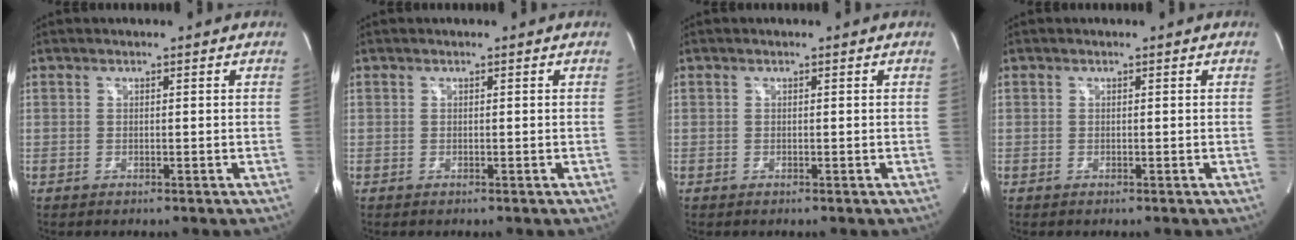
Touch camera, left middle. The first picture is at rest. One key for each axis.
{"total": 0.0}
{"total": 0.0}
{"total": 0.0}